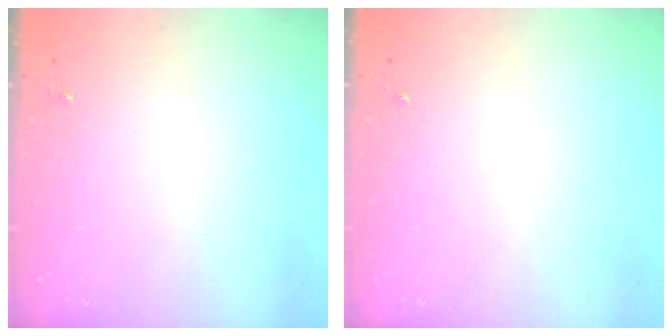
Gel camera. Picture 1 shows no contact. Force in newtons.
{"total": 0.0}